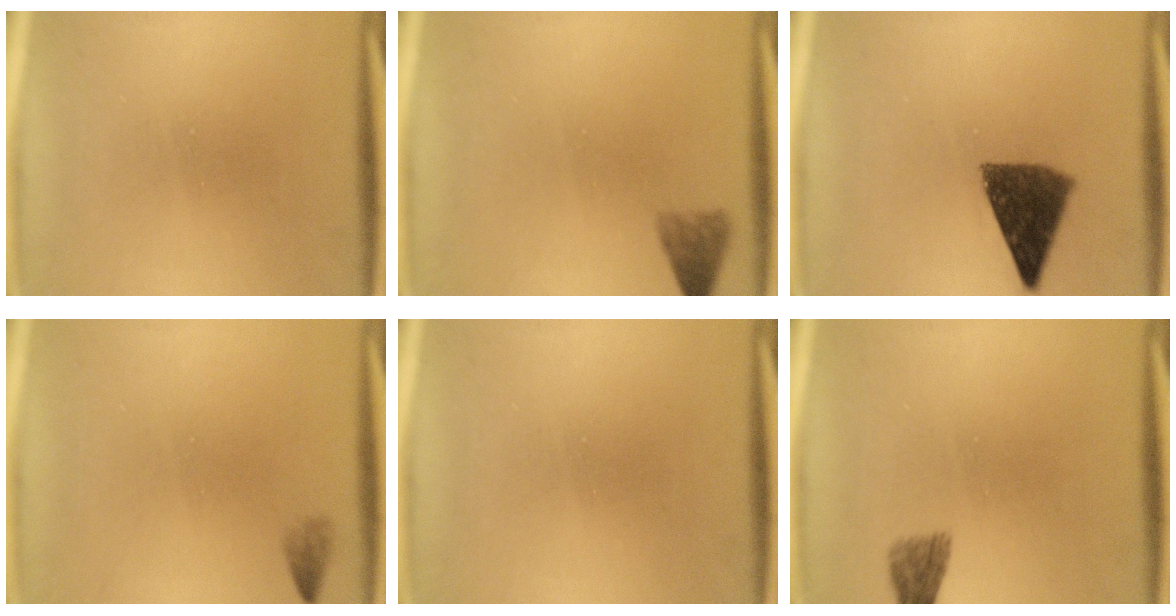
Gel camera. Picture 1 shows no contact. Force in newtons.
{"total": 2.9}
{"total": 9.7}
{"total": 1.4}
{"total": 0.0}
{"total": 1.9}